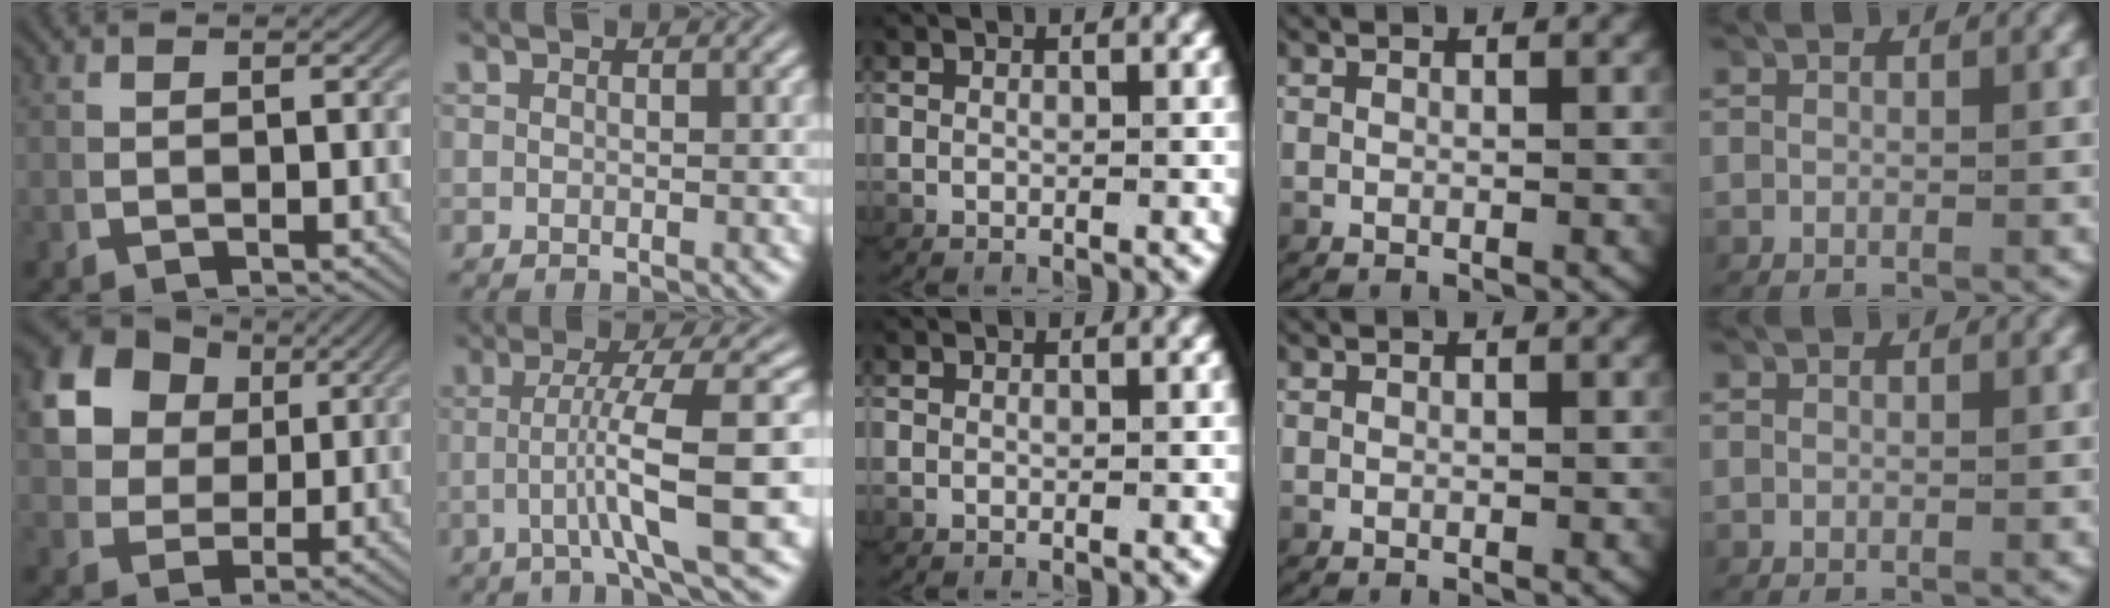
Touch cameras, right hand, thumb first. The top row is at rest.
{"thumb": {"total": 11.6, "force": [3.9, 8.9, 6.3], "torque": [-0.152, -0.013, 0.073]}, "index": {"total": 6.9, "force": [-0.9, 0.1, 6.9], "torque": [-0.101, -0.010, -0.005]}}